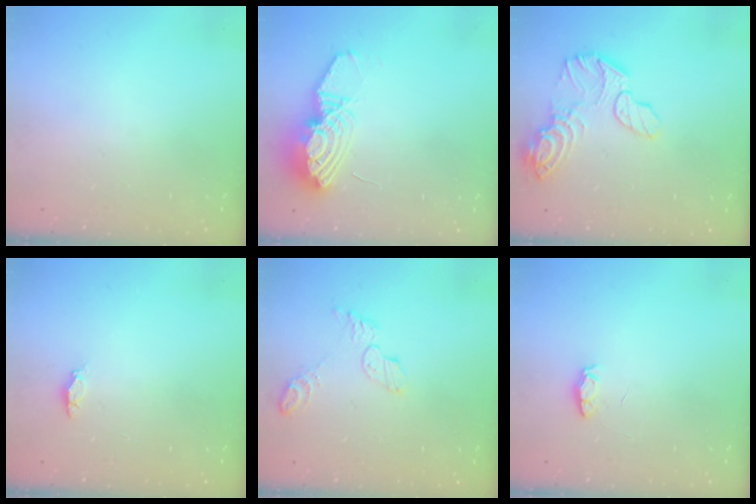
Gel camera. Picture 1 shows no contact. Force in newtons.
{"total": 13.0, "press": 12.9, "slide": 1.3}
{"total": 14.0, "press": 13.9, "slide": 1.3}
{"total": 1.2, "press": 1.1, "slide": 0.4}
{"total": 6.6, "press": 6.5, "slide": 0.5}
{"total": 4.4, "press": 4.3, "slide": 0.5}